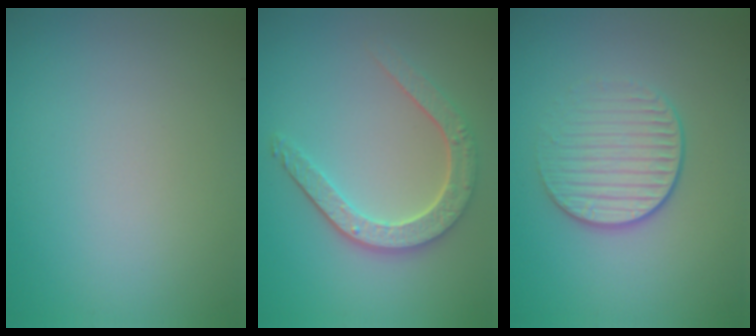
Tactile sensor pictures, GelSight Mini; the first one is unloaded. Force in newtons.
{"total": 4.5, "press": 3.6, "slide": 2.7}
{"total": 3.3, "press": 2.9, "slide": 1.4}